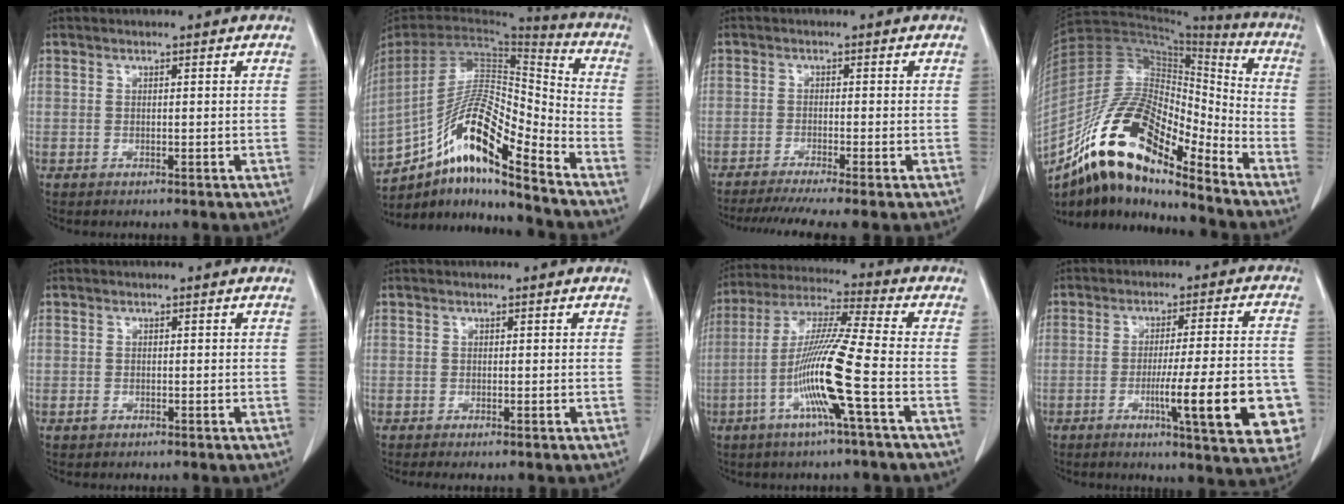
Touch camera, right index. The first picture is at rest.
{"total": 17.4, "force": [-11.5, 2.2, 12.8], "torque": [-0.250, 0.010, -0.206]}
{"total": 8.3, "force": [-6.8, -0.7, 4.8], "torque": [-0.064, -0.017, -0.106]}
{"total": 18.8, "force": [-12.8, 5.5, 12.6], "torque": [-0.230, 0.034, -0.226]}
{"total": 0.7, "force": [-0.4, 0.5, 0.1], "torque": [-0.004, 0.002, -0.007]}
{"total": 0.7, "force": [-0.5, 0.0, 0.5], "torque": [-0.011, -0.003, -0.009]}
{"total": 13.1, "force": [-4.3, -1.1, 12.4], "torque": [-0.247, -0.005, -0.090]}
{"total": 16.4, "force": [-5.1, 1.8, 15.4], "torque": [-0.143, 0.006, -0.059]}